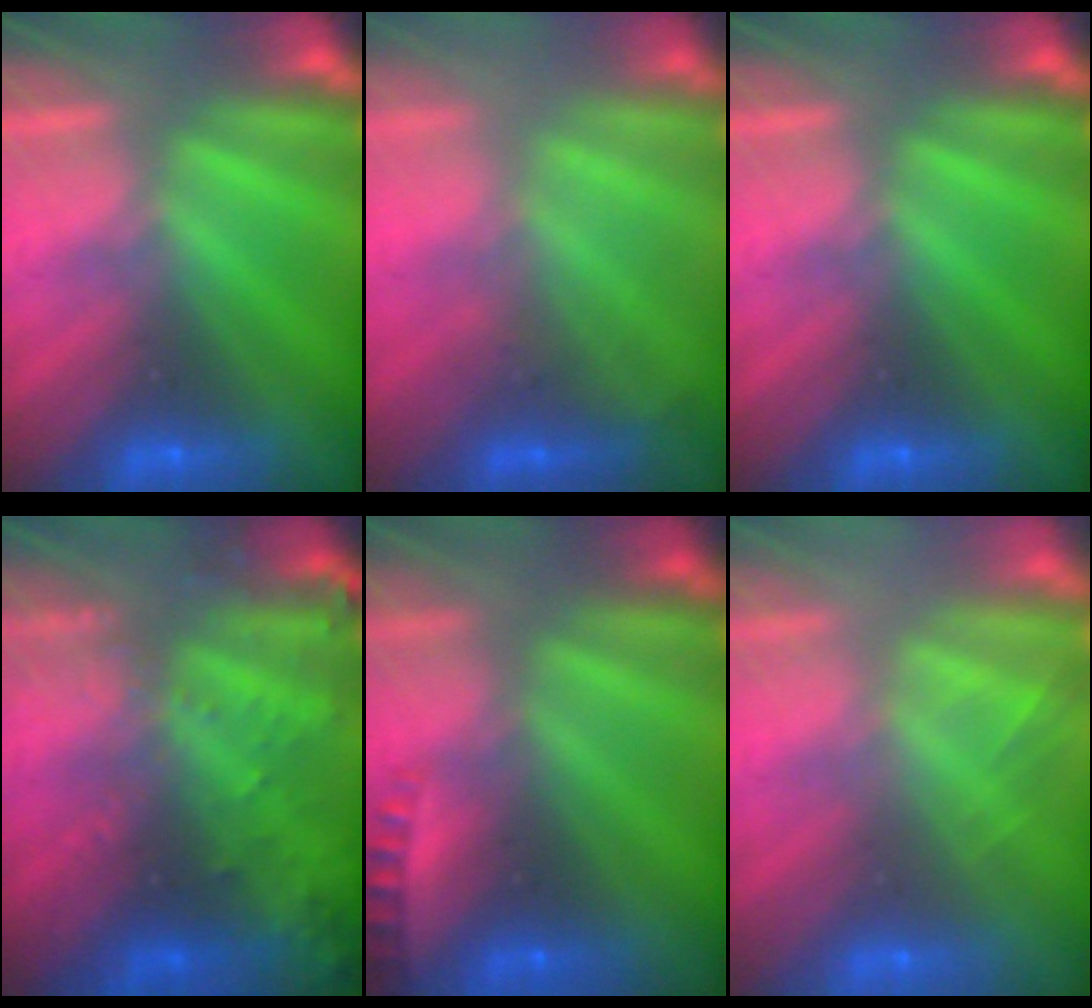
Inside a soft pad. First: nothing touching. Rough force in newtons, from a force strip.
{"total": 2.2}
{"total": 0.0}
{"total": 8.3}
{"total": 2.3}
{"total": 2.0}